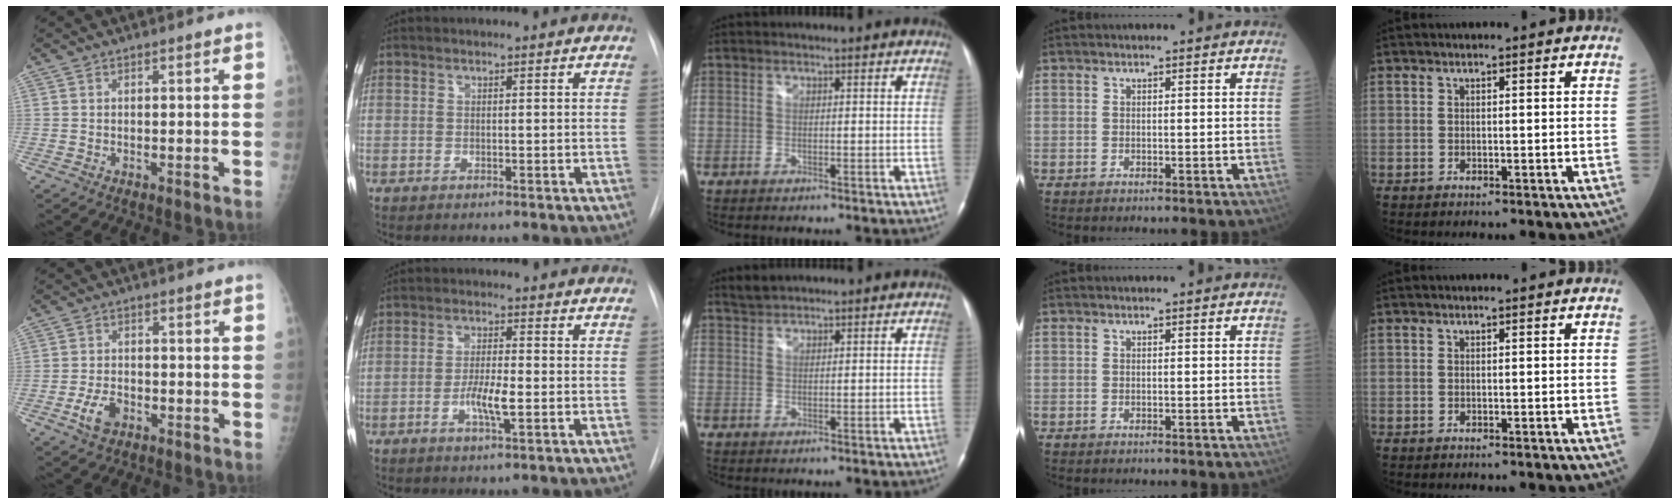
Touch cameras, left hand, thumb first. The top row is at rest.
{"thumb": {"total": 4.6, "force": [-2.2, 2.8, 2.9], "torque": [-0.053, 0.010, -0.040]}, "index": {"total": 4.8, "force": [-1.4, 0.8, 4.5], "torque": [-0.086, -0.002, -0.026]}, "middle": {"total": 1.7, "force": [1.7, 0.2, 0.1], "torque": [-0.007, 0.007, 0.035]}}